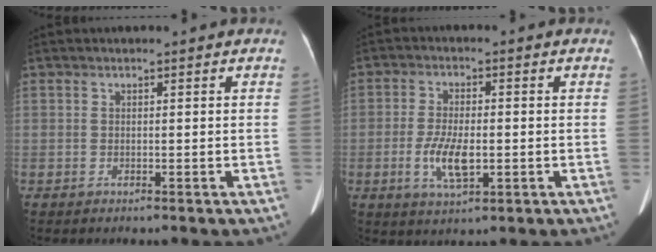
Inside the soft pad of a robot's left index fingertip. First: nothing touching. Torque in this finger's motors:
{"motor_torque": [0.22, 0.20, 0.16, 0.08]}